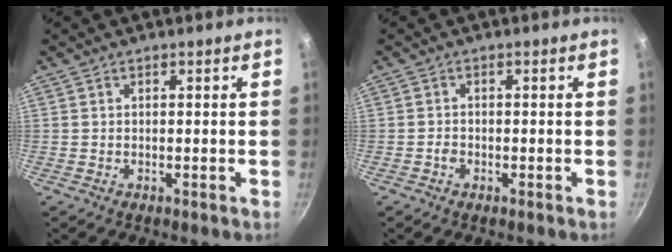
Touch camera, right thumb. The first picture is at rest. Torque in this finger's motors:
{"motor_torque": [0.45, 0.31, -0.17, -0.03, 0.00]}